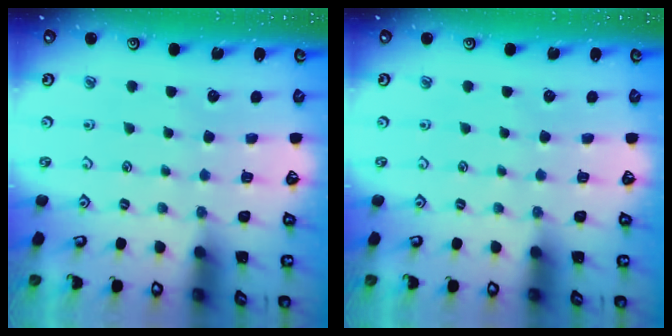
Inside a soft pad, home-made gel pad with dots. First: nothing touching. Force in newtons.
{"total": 0.0}